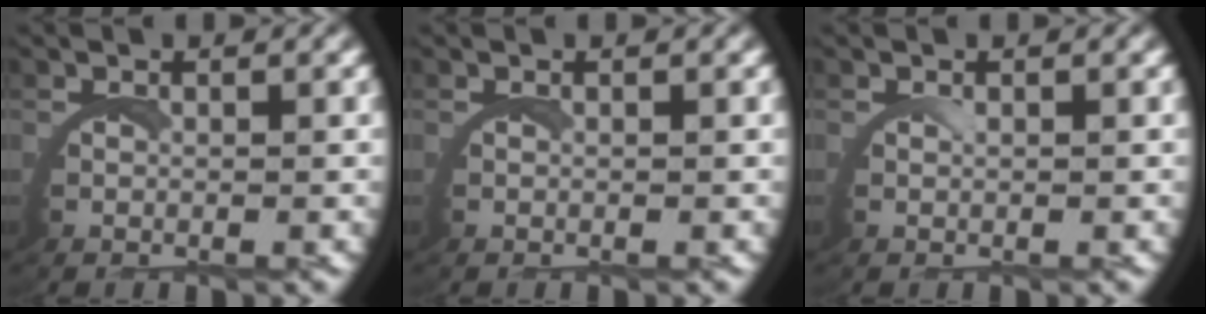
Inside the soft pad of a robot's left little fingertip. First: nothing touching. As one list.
[{"total": 0.0}, {"total": 0.6, "force": [0.6, -0.2, 0.1], "torque": [-0.006, 0.000, 0.012]}]